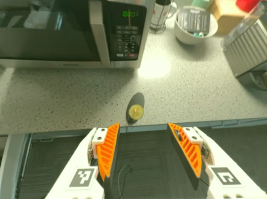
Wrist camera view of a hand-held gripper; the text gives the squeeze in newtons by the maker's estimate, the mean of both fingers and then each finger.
{"total": 0.0}